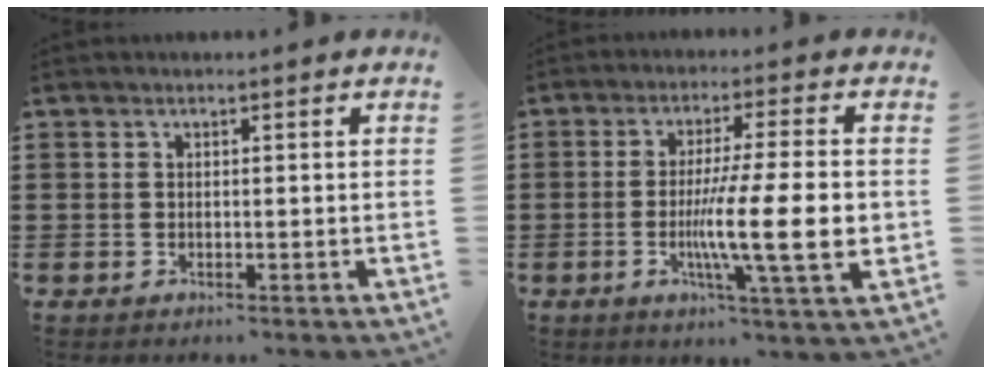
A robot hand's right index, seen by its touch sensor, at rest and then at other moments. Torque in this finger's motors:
{"motor_torque": [2.14, 0.00, 1.05, 0.21]}